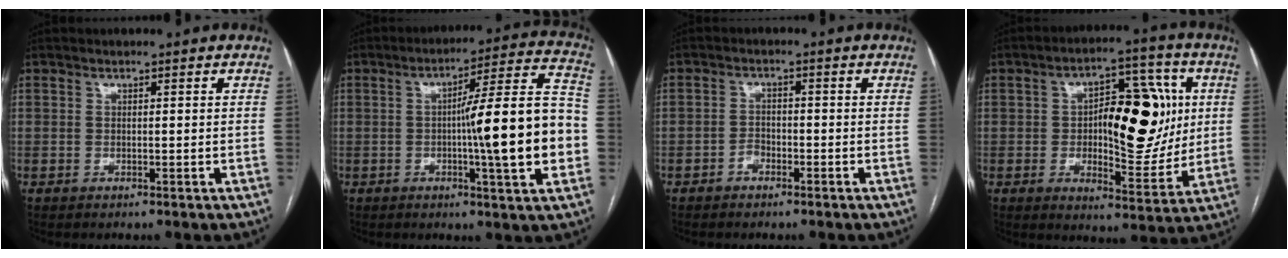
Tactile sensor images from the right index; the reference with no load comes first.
{"total": 16.9, "force": [-2.4, 0.6, 16.8], "torque": [-0.240, 0.015, -0.037]}
{"total": 1.9, "force": [-1.3, 1.1, 0.9], "torque": [-0.012, 0.006, -0.023]}
{"total": 16.3, "force": [1.7, 6.8, 14.8], "torque": [-0.208, 0.026, 0.035]}